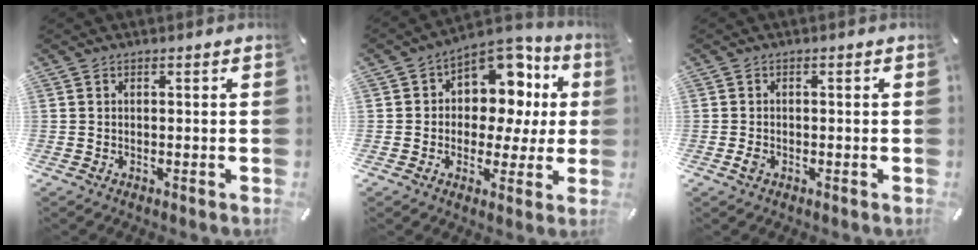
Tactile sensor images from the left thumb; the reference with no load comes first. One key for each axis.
{"total": 12.2, "fx": 4.7, "fy": 9.2, "fz": 6.5, "tx": -0.076, "ty": -0.049, "tz": 0.085}
{"total": 1.4, "fx": -0.7, "fy": 1.0, "fz": 0.8, "tx": -0.022, "ty": 0.002, "tz": -0.015}